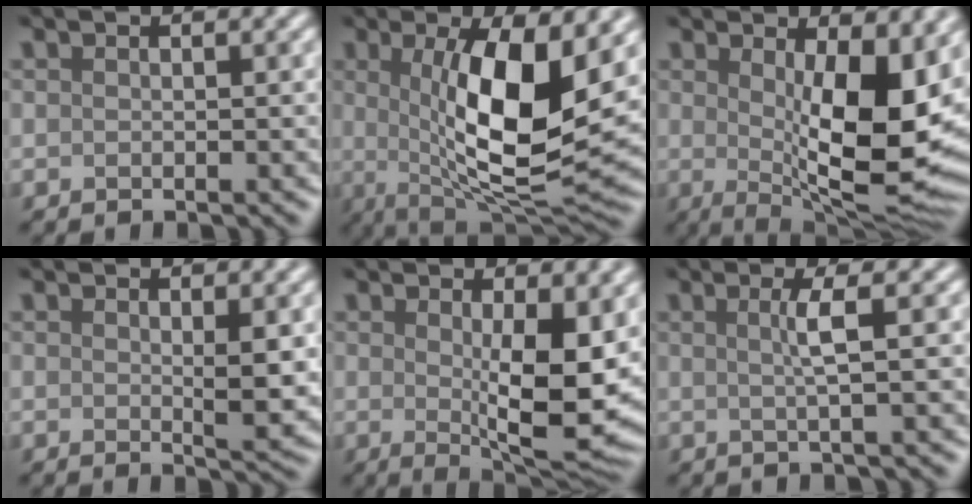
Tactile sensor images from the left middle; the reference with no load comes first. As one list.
[{"total": 11.8, "force": [1.3, 3.6, 11.2], "torque": [-0.179, -0.013, 0.026]}, {"total": 12.0, "force": [0.9, 3.9, 11.3], "torque": [-0.155, -0.020, 0.017]}, {"total": 2.4, "force": [0.5, 0.4, 2.3], "torque": [-0.034, -0.008, 0.010]}, {"total": 7.8, "force": [0.4, 2.1, 7.5], "torque": [-0.118, -0.020, 0.017]}, {"total": 2.4, "force": [0.3, 0.4, 2.3], "torque": [-0.045, 0.004, 0.001]}]